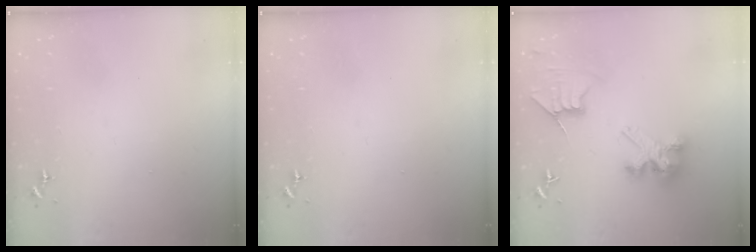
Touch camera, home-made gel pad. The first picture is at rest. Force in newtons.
{"total": 0.0}
{"total": 8.9, "press": 8.9, "slide": 0.6}